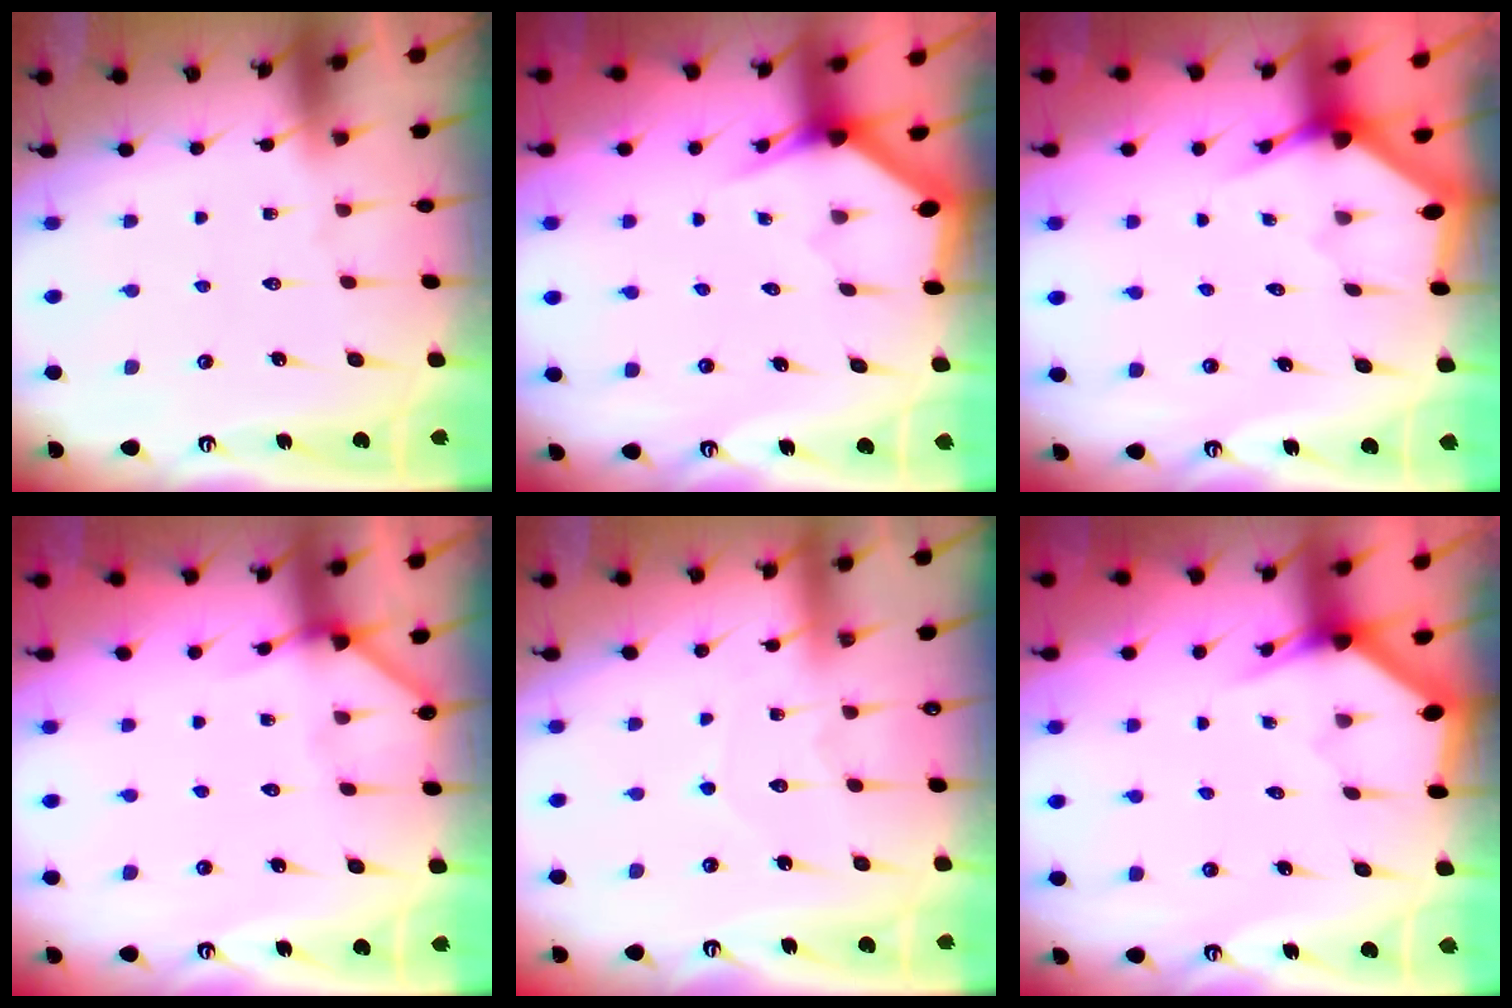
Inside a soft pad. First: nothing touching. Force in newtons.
{"total": 2.9, "press": 2.9, "slide": 0.1}
{"total": 3.0, "press": 3.0, "slide": 0.2}
{"total": 3.7, "press": 3.7, "slide": 0.4}
{"total": 4.3, "press": 4.2, "slide": 0.5}
{"total": 3.2, "press": 3.2, "slide": 0.1}